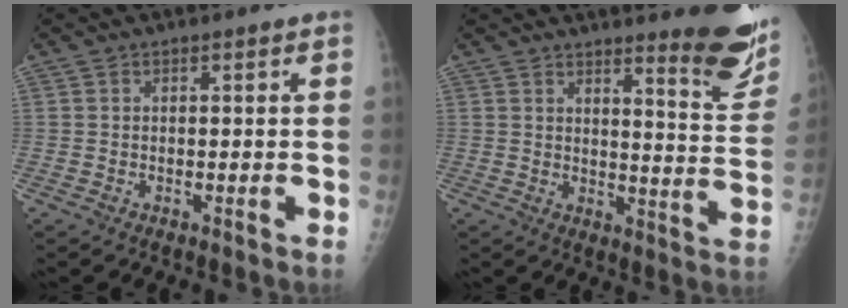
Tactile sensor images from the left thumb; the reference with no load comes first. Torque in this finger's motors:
{"motor_torque": [0.09, -0.04, 0.17, 0.01, 0.07]}